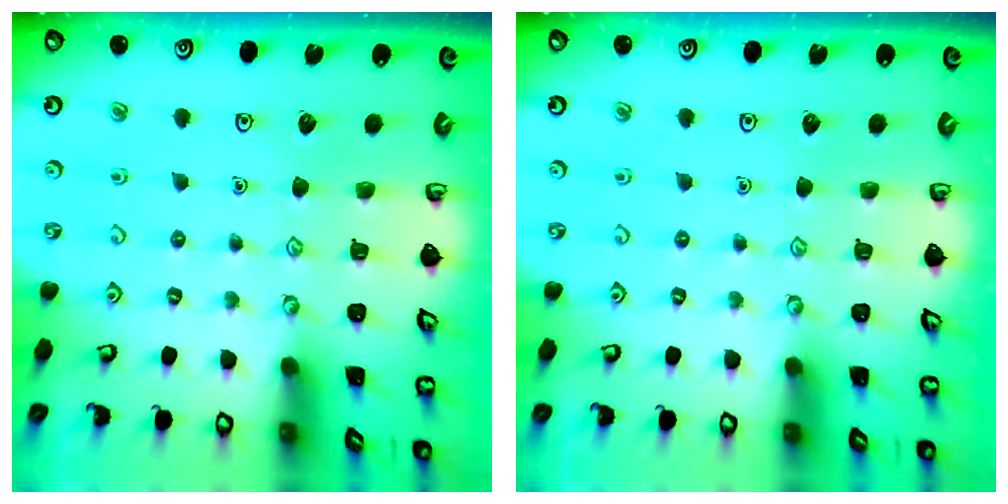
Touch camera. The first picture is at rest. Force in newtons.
{"total": 0.0}